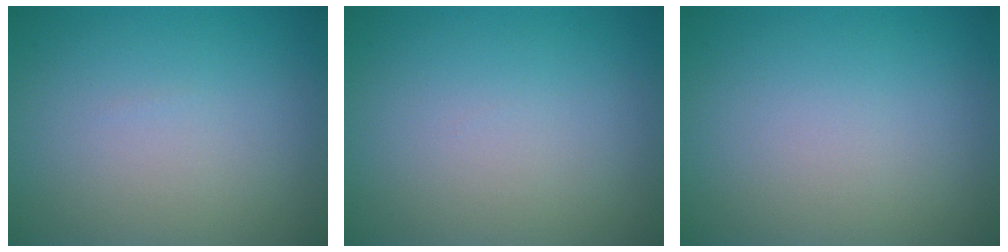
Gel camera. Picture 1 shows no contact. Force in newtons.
{"total": 0.0}
{"total": 0.0}